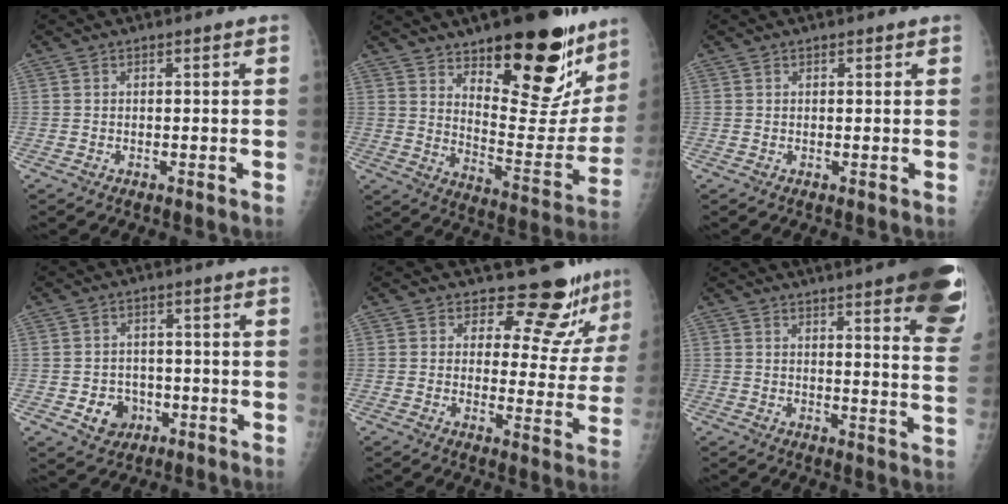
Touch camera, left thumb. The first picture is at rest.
{"total": 25.6, "force": [16.1, 9.8, 17.3], "torque": [-0.188, -0.094, 0.236]}
{"total": 0.7, "force": [0.4, 0.4, 0.3], "torque": [-0.002, -0.002, 0.004]}
{"total": 5.6, "force": [-1.8, 4.7, 2.2], "torque": [-0.012, 0.011, -0.023]}
{"total": 10.6, "force": [9.6, 3.7, 2.4], "torque": [0.008, -0.081, 0.110]}
{"total": 22.0, "force": [14.2, 3.7, 16.3], "torque": [-0.166, -0.054, 0.162]}